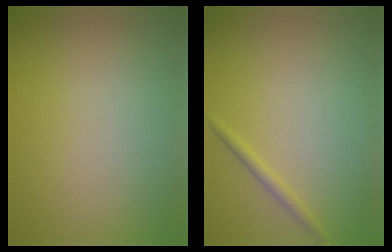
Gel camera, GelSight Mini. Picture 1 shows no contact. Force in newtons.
{"total": 1.1, "press": 1.1, "slide": 0.0}